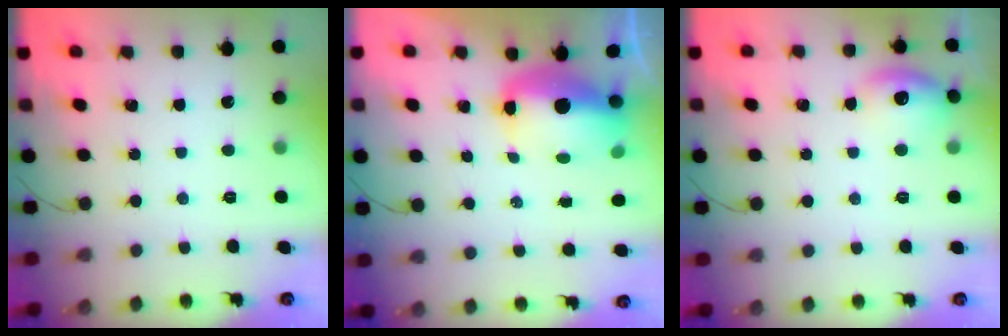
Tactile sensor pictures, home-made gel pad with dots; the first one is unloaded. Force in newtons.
{"total": 10.5, "press": 10.2, "slide": 2.5}
{"total": 9.5, "press": 9.4, "slide": 1.3}